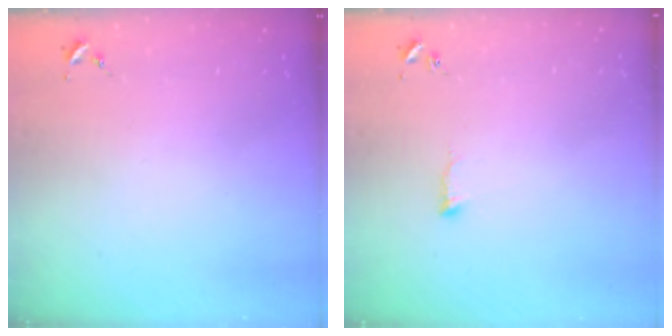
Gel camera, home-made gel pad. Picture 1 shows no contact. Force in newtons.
{"total": 6.0, "press": 6.0, "slide": 0.7}